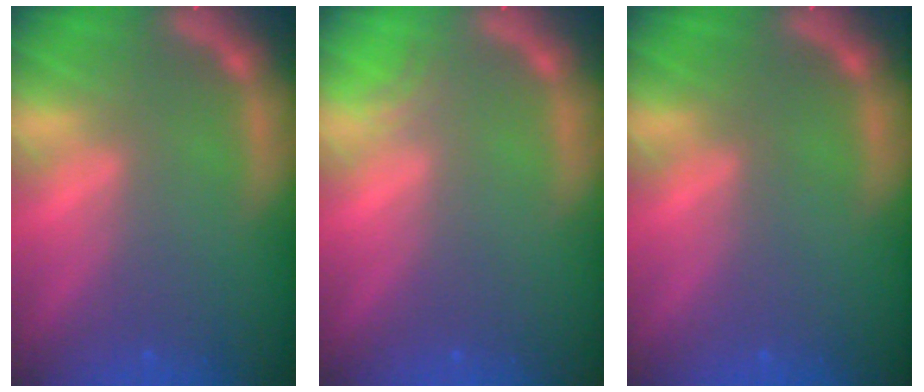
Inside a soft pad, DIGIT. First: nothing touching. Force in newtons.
{"total": 0.9}
{"total": 0.0}